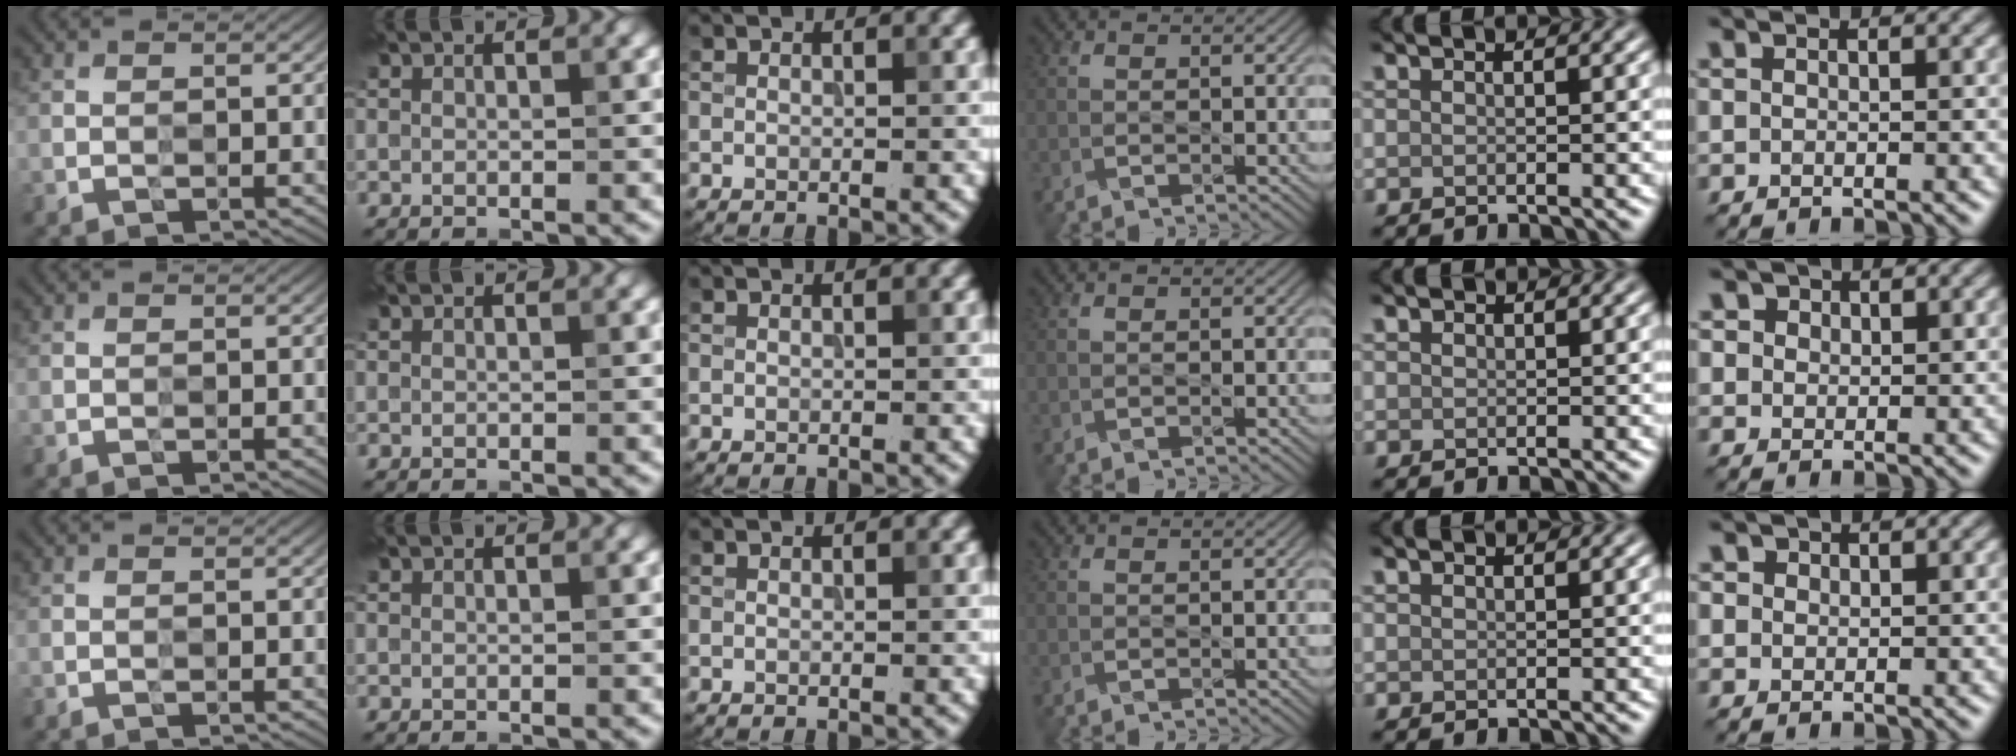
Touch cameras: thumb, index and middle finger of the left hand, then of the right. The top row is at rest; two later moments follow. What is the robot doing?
{"motion": "press", "object": "button"}